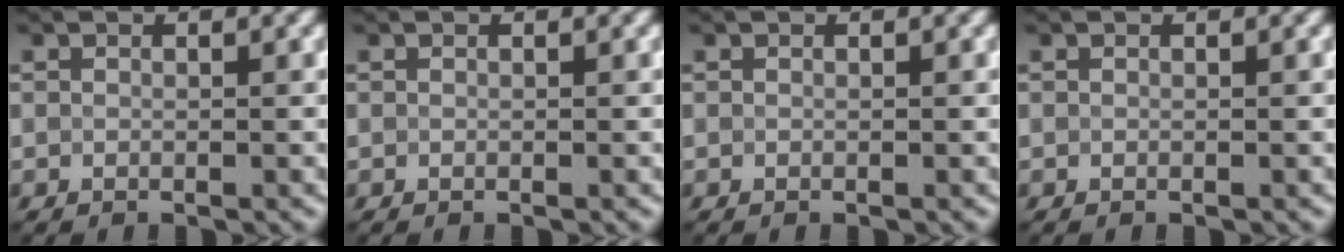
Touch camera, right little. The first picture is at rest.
{"total": 0.0}
{"total": 0.0}
{"total": 0.0}